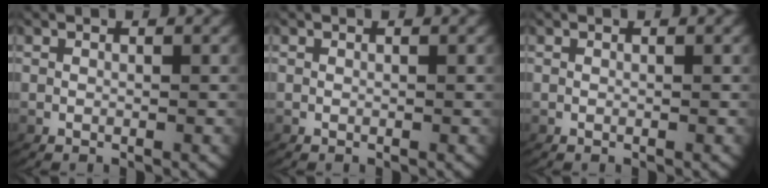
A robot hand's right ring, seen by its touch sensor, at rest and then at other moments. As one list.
[{"total": 0.0}, {"total": 0.0}]